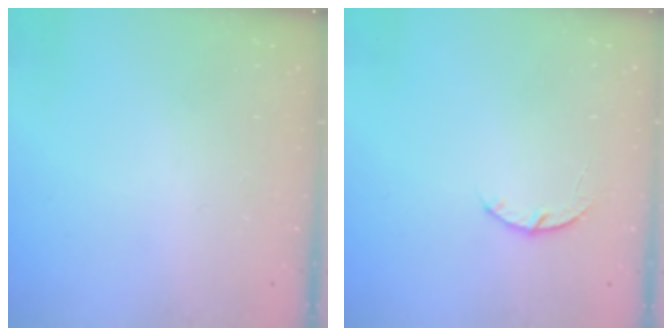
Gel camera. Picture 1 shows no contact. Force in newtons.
{"total": 3.5, "press": 3.5, "slide": 0.6}